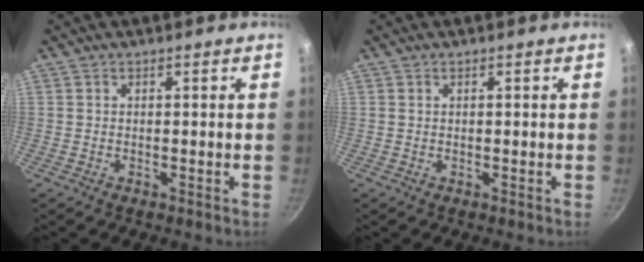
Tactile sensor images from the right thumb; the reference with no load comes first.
{"total": 0.0}